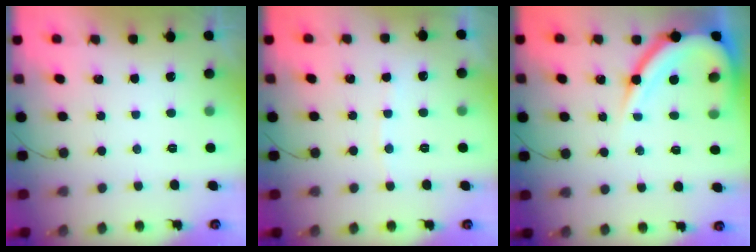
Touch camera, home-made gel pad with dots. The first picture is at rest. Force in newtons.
{"total": 4.9, "press": 4.8, "slide": 0.7}
{"total": 12.9, "press": 12.9, "slide": 1.4}